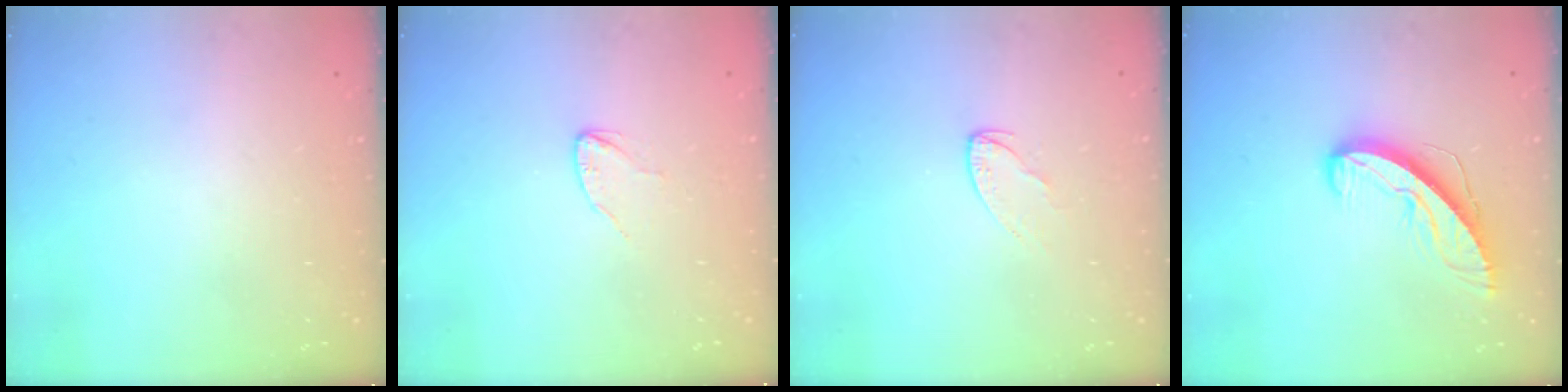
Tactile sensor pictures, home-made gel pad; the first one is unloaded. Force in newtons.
{"total": 2.7, "press": 2.7, "slide": 0.2}
{"total": 4.1, "press": 4.1, "slide": 0.5}
{"total": 9.3, "press": 9.2, "slide": 0.6}